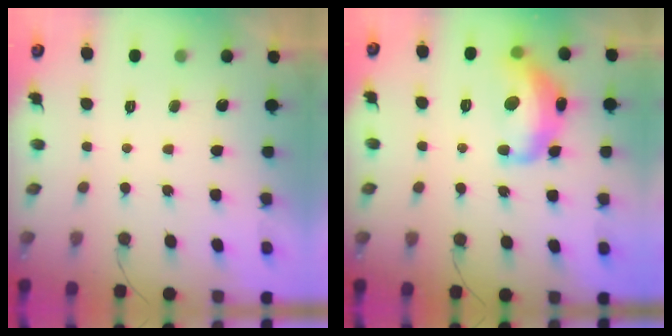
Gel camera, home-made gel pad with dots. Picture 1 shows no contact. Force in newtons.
{"total": 14.4, "press": 14.3, "slide": 1.1}